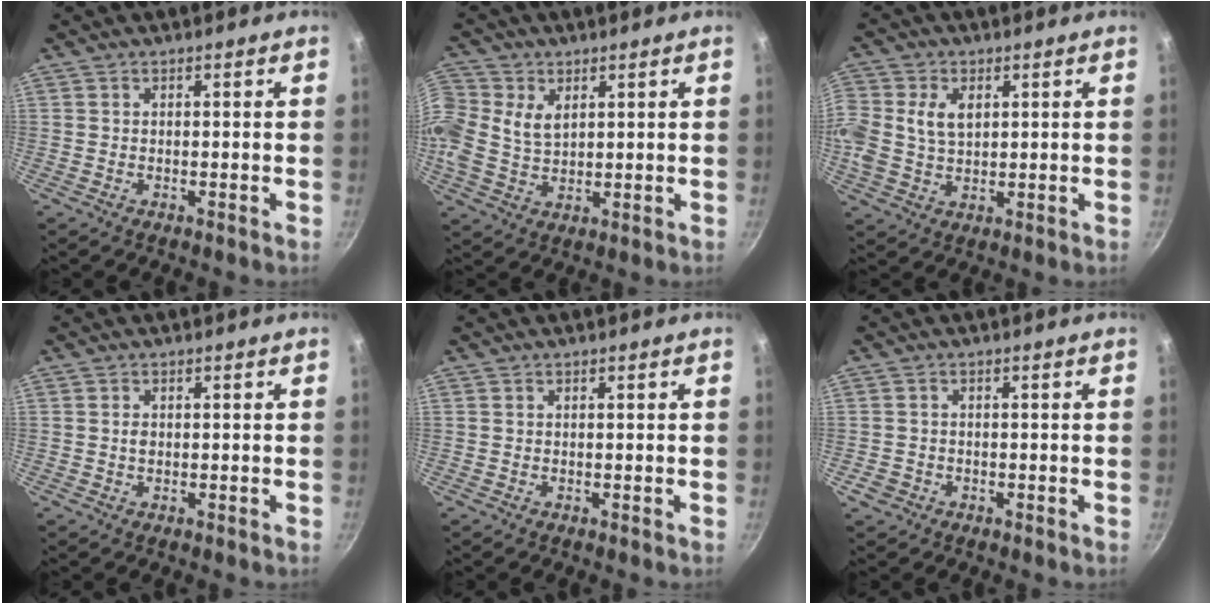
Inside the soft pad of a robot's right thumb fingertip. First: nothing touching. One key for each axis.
{"total": 9.0, "fx": 2.4, "fy": 6.9, "fz": 5.3, "tx": -0.116, "ty": 0.004, "tz": 0.041}
{"total": 8.4, "fx": 1.7, "fy": 6.0, "fz": 5.7, "tx": -0.111, "ty": 0.003, "tz": 0.026}
{"total": 1.1, "fx": 0.0, "fy": 0.8, "fz": 0.7, "tx": -0.010, "ty": 0.002, "tz": 0.000}
{"total": 0.0}
{"total": 2.3, "fx": -1.0, "fy": 1.9, "fz": 0.8, "tx": -0.014, "ty": 0.008, "tz": -0.014}